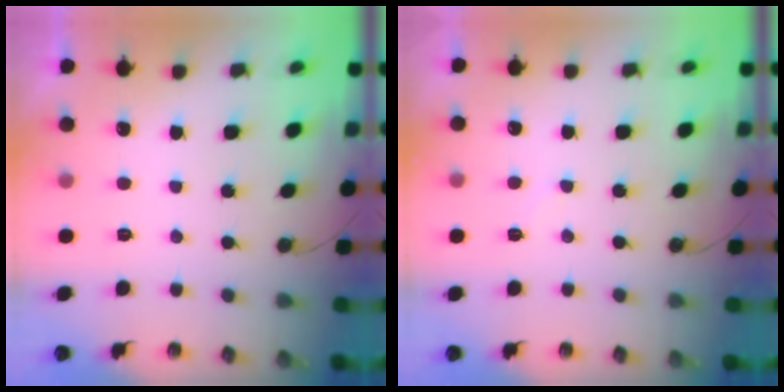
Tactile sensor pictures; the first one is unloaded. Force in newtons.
{"total": 4.1, "press": 4.1, "slide": 0.6}